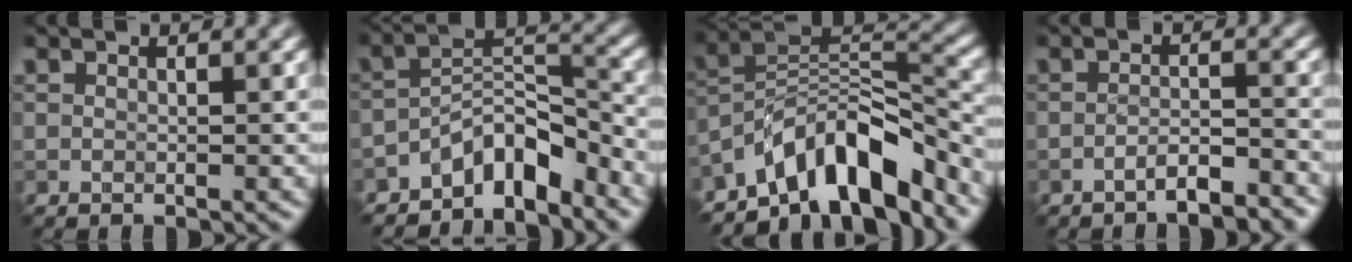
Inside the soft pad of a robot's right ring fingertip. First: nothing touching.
{"total": 5.7, "force": [-4.5, 2.0, 2.9], "torque": [-0.033, 0.012, -0.087]}
{"total": 9.9, "force": [-7.1, 3.6, 5.9], "torque": [-0.079, 0.010, -0.139]}
{"total": 2.7, "force": [-2.2, 0.4, 1.5], "torque": [-0.023, 0.006, -0.041]}